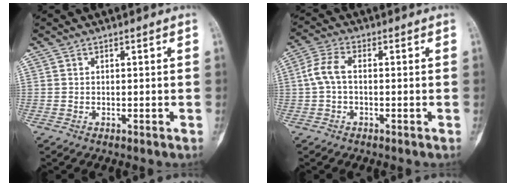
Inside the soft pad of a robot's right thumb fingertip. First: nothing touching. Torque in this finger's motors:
{"motor_torque": [0.35, 0.38, 0.46, -0.46, 0.00]}